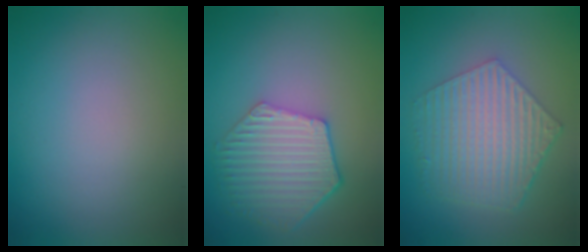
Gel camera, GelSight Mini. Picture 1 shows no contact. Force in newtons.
{"total": 5.8, "press": 4.6, "slide": 3.5}
{"total": 6.0, "press": 4.3, "slide": 4.2}